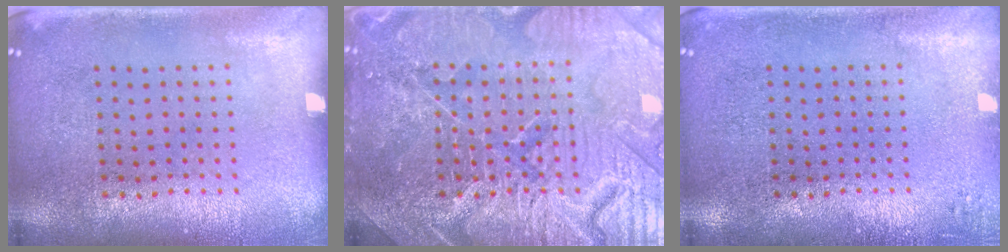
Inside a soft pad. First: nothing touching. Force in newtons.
{"total": 7.8, "press": 7.7, "slide": 1.0}
{"total": 1.0, "press": 1.0, "slide": 0.2}